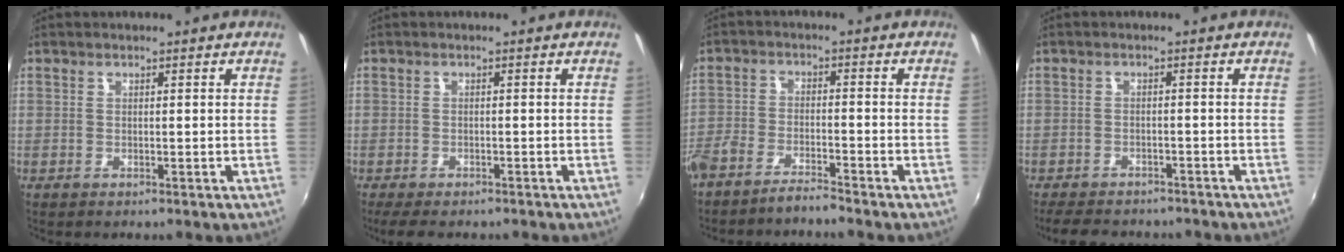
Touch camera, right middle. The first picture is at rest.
{"total": 5.1, "force": [-4.1, 1.7, 2.5], "torque": [-0.060, -0.018, -0.068]}
{"total": 5.4, "force": [-4.9, 0.6, 2.2], "torque": [-0.071, -0.005, -0.096]}
{"total": 9.4, "force": [-8.1, 3.3, 3.5], "torque": [-0.084, -0.013, -0.120]}